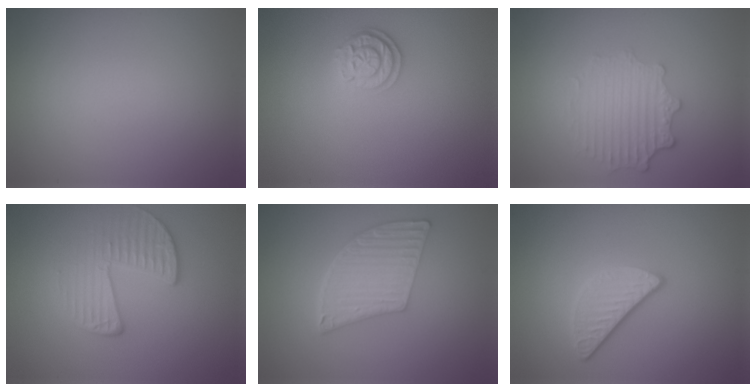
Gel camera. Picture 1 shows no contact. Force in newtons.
{"total": 2.6, "press": 2.2, "slide": 1.4}
{"total": 2.8, "press": 2.5, "slide": 1.4}
{"total": 2.8, "press": 2.0, "slide": 1.9}
{"total": 5.6, "press": 4.2, "slide": 3.7}
{"total": 2.9, "press": 2.3, "slide": 1.7}